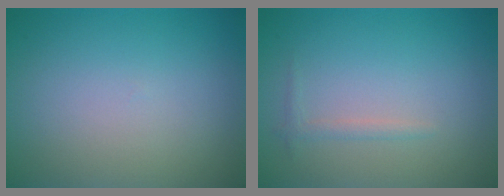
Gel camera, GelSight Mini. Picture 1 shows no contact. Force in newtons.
{"total": 0.9, "press": 0.9, "slide": 0.1}